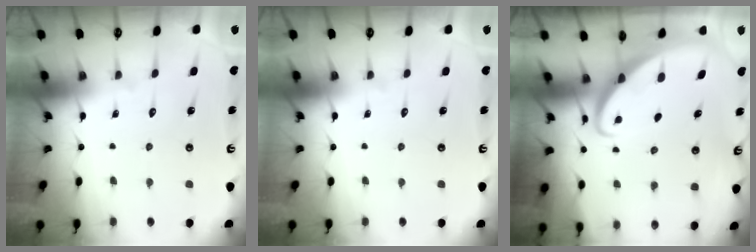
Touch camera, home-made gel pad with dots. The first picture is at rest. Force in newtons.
{"total": 0.0}
{"total": 2.4, "press": 2.4, "slide": 0.2}